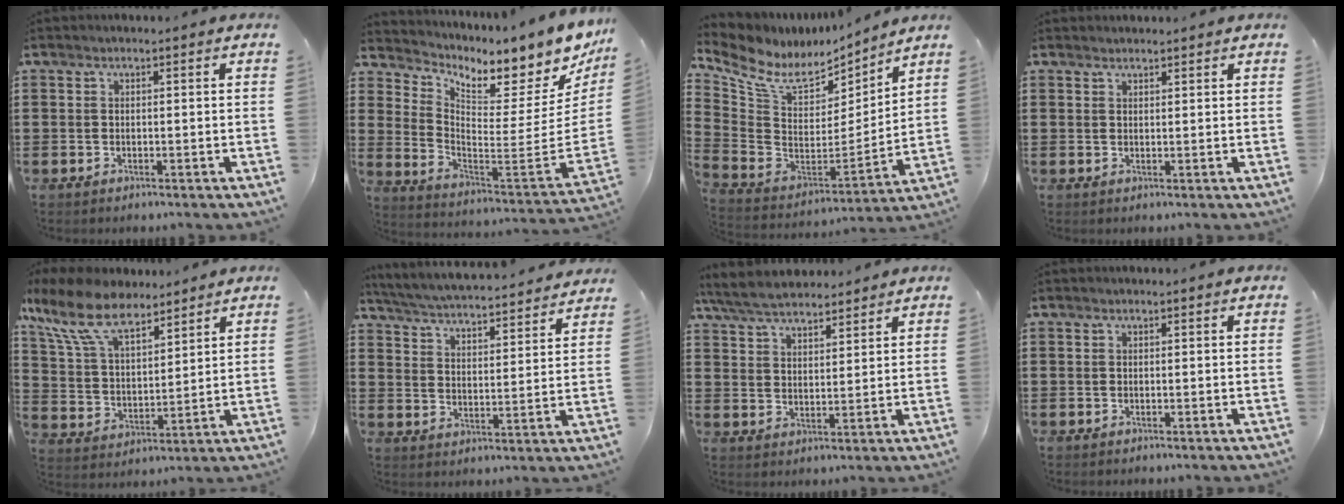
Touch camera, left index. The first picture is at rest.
{"total": 5.6, "force": [4.7, 1.9, 2.4], "torque": [-0.055, -0.071, 0.073]}
{"total": 8.4, "force": [6.1, 4.3, 3.9], "torque": [-0.113, -0.040, 0.108]}
{"total": 1.1, "force": [1.1, 0.1, 0.0], "torque": [-0.002, -0.001, 0.021]}
{"total": 11.7, "force": [8.7, 4.5, 6.3], "torque": [-0.159, -0.026, 0.160]}
{"total": 4.5, "force": [4.5, -0.5, 0.6], "torque": [-0.036, -0.039, 0.071]}
{"total": 5.8, "force": [5.3, 1.6, 1.7], "torque": [-0.053, -0.012, 0.099]}
{"total": 0.0}